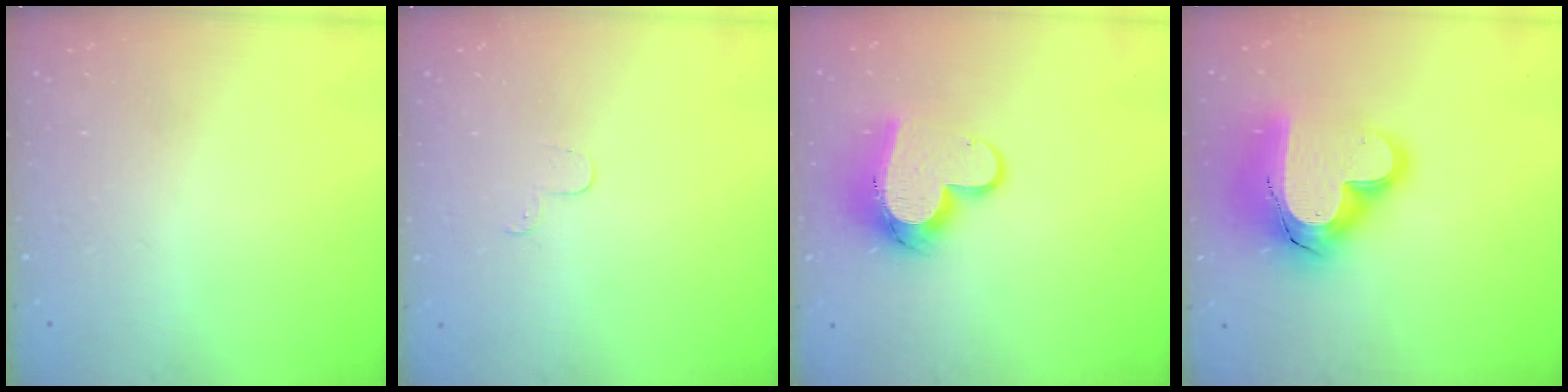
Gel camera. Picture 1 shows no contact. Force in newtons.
{"total": 2.9, "press": 2.9, "slide": 0.3}
{"total": 15.1, "press": 15.0, "slide": 1.2}
{"total": 23.7, "press": 23.6, "slide": 2.0}